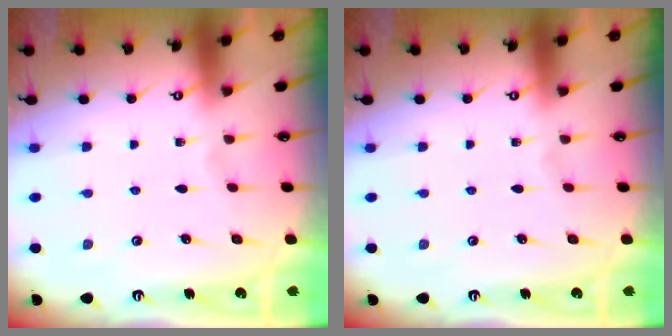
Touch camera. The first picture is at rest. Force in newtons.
{"total": 0.0}